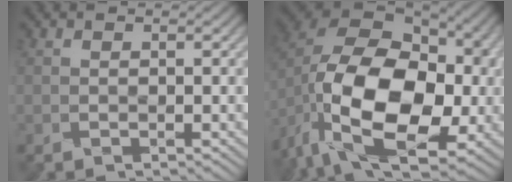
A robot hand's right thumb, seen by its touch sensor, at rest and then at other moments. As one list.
[{"total": 19.3, "force": [-4.6, 12.2, 14.2], "torque": [-0.302, -0.017, -0.071]}]